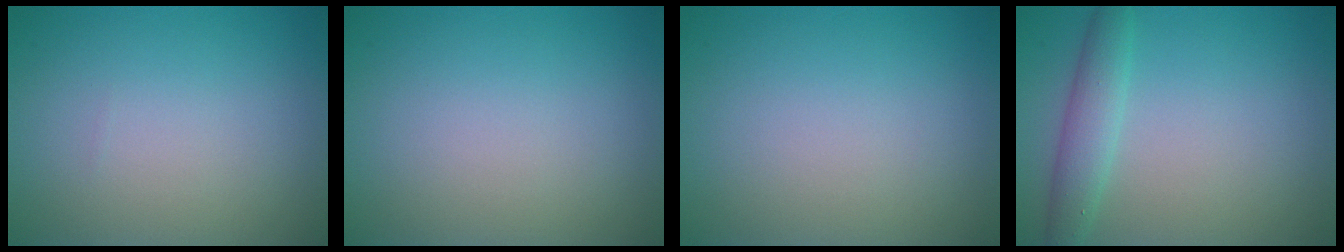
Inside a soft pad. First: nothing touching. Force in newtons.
{"total": 0.0}
{"total": 0.0}
{"total": 2.8, "press": 2.8, "slide": 0.1}